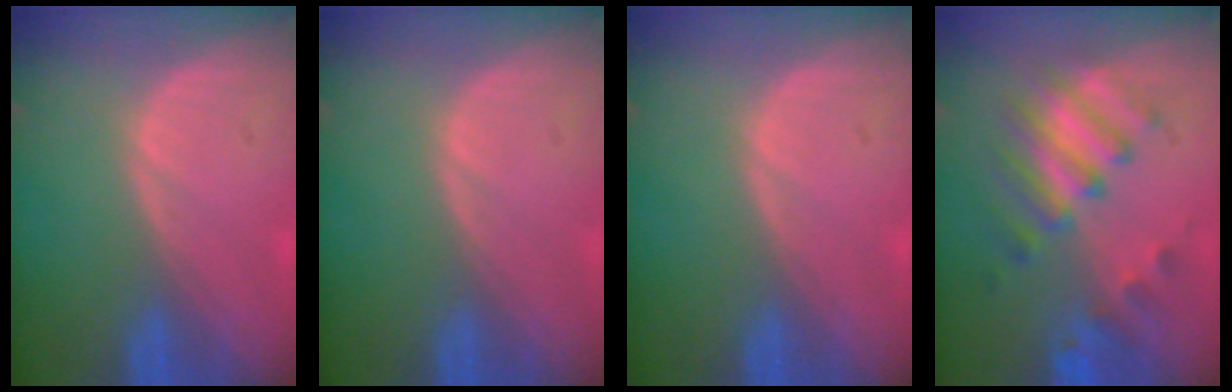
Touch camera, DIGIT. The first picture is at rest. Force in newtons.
{"total": 0.0}
{"total": 0.0}
{"total": 7.6, "press": 7.5, "slide": 1.4}